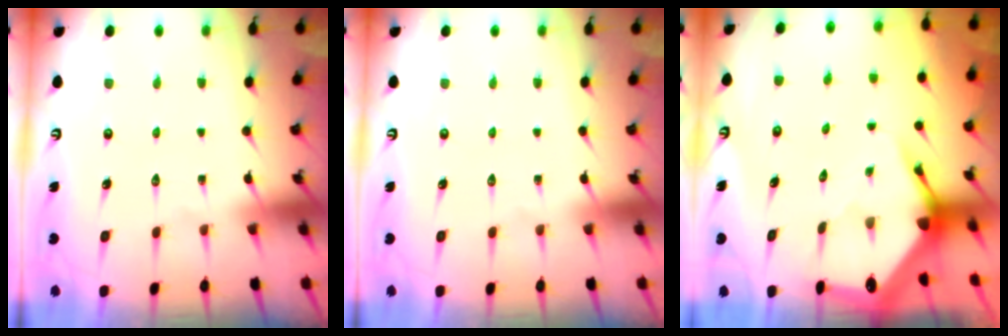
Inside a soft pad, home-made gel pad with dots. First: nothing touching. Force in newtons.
{"total": 0.0}
{"total": 3.8, "press": 3.8, "slide": 0.5}